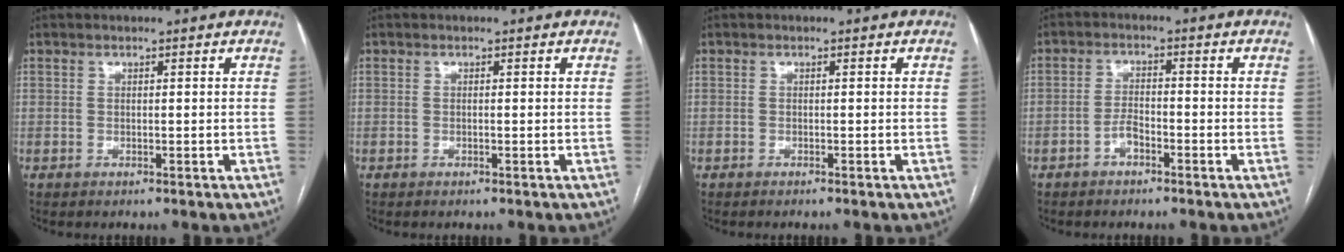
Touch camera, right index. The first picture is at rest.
{"total": 0.0}
{"total": 0.0}
{"total": 2.6, "force": [-1.7, 1.1, 1.7], "torque": [-0.031, 0.007, -0.033]}